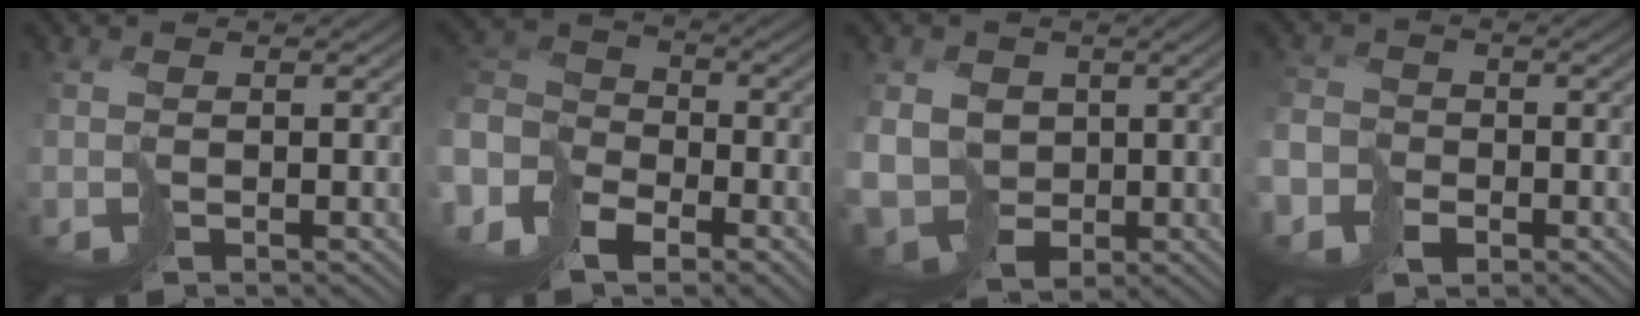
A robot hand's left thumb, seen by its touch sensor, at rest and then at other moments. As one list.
[{"total": 9.5, "force": [-5.4, 6.0, 5.1], "torque": [-0.146, -0.034, -0.104]}, {"total": 9.0, "force": [0.0, 8.1, 4.0], "torque": [-0.113, -0.025, -0.014]}, {"total": 6.5, "force": [-3.6, 5.0, 1.9], "torque": [-0.053, -0.025, -0.084]}]